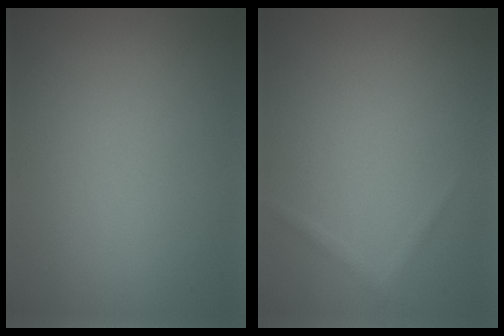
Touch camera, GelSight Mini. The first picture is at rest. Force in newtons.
{"total": 0.6, "press": 0.6, "slide": 0.1}